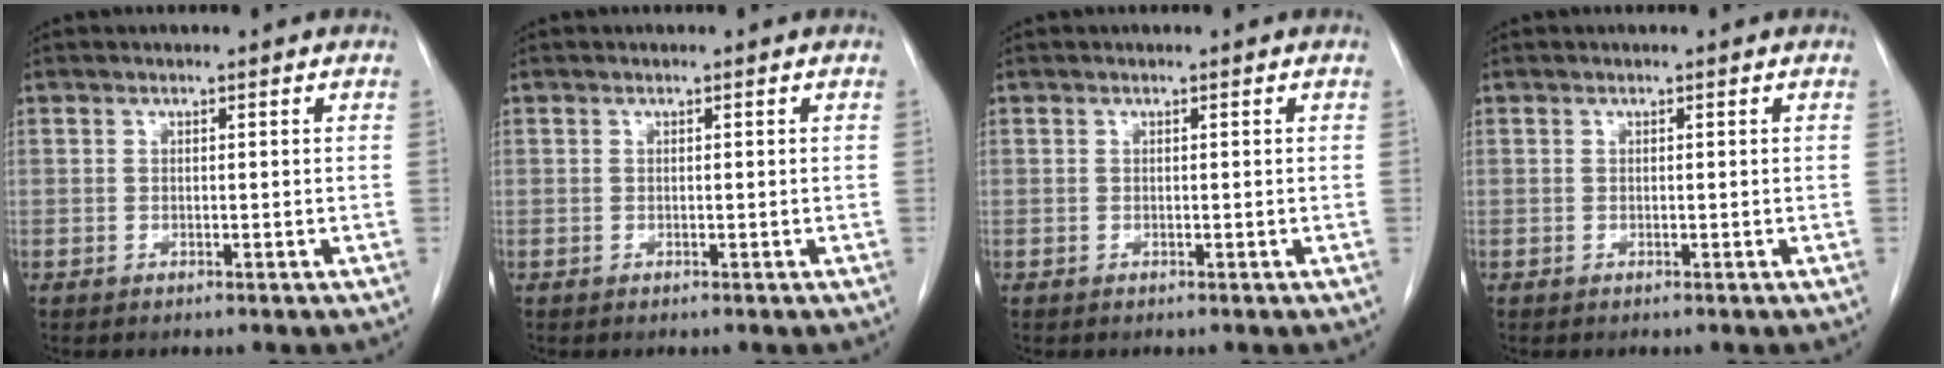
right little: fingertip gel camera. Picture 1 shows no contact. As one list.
[{"total": 0.0}, {"total": 0.0}, {"total": 0.0}]